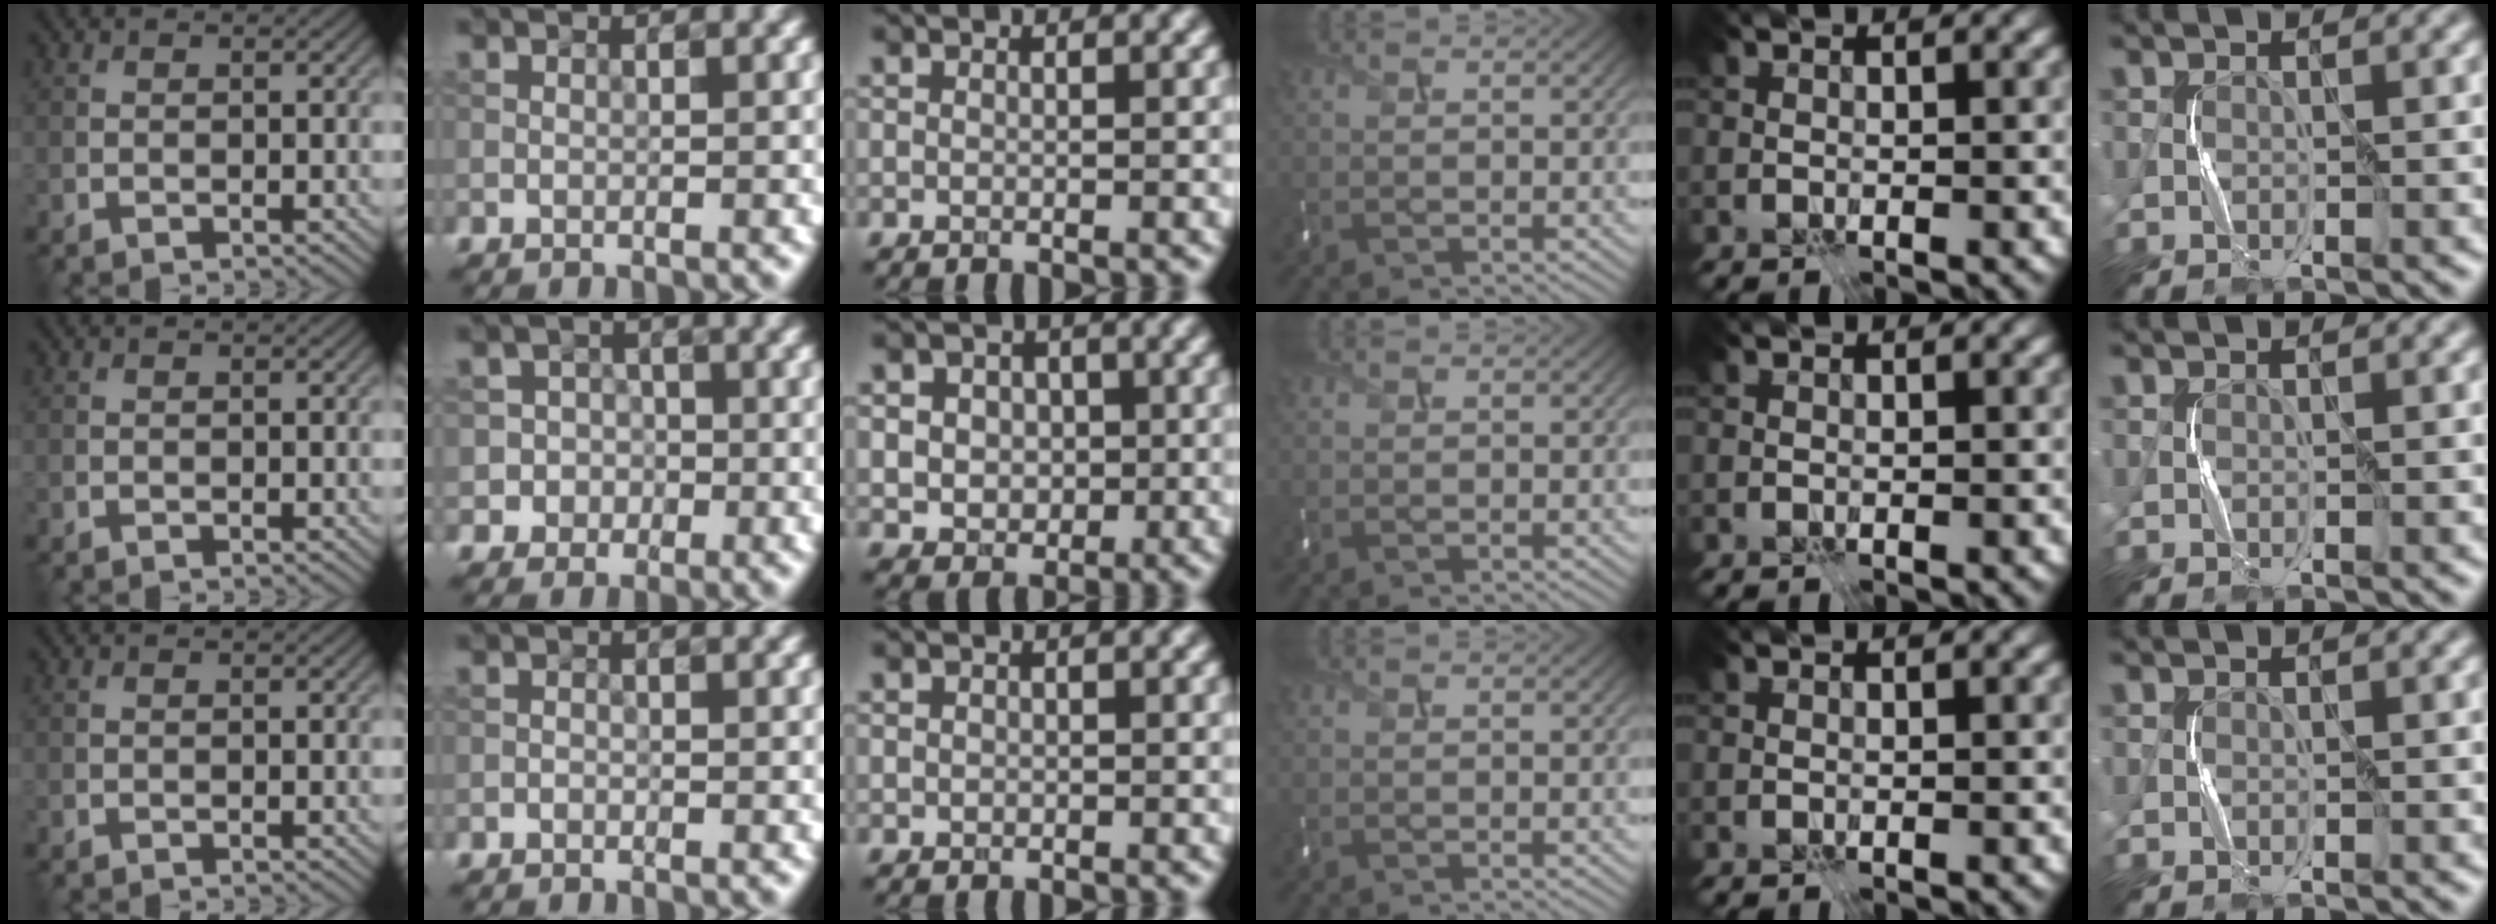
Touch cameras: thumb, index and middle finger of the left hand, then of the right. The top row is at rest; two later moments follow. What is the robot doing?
{"motion": "press", "object": "memory foam"}